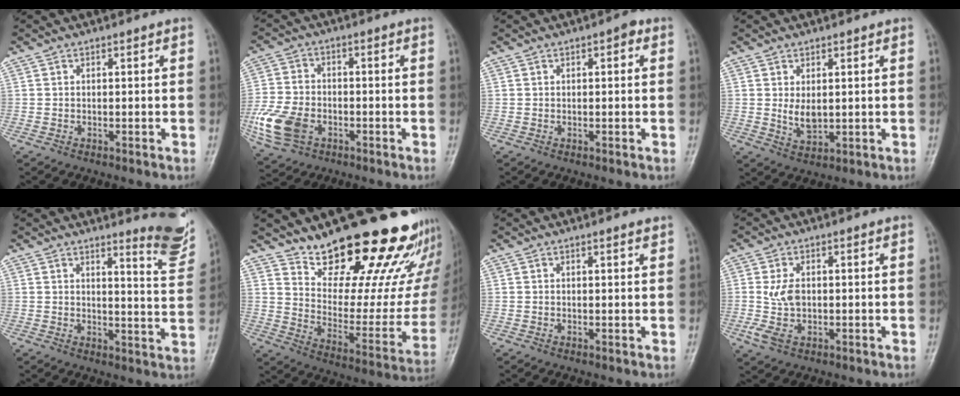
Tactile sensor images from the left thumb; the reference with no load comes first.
{"total": 11.2, "force": [-3.8, 7.7, 7.1], "torque": [-0.152, 0.005, -0.073]}
{"total": 1.3, "force": [0.4, 0.7, 1.0], "torque": [-0.008, 0.003, 0.000]}
{"total": 3.8, "force": [0.8, 2.3, 2.9], "torque": [-0.044, -0.014, 0.022]}
{"total": 8.7, "force": [7.1, 1.2, 4.9], "torque": [-0.047, -0.068, 0.078]}
{"total": 28.0, "force": [22.7, 9.5, 13.3], "torque": [-0.155, -0.162, 0.314]}
{"total": 0.8, "force": [0.7, 0.0, 0.4], "torque": [-0.007, -0.004, 0.010]}
{"total": 4.9, "force": [-0.2, 3.1, 3.8], "torque": [-0.079, 0.002, -0.001]}